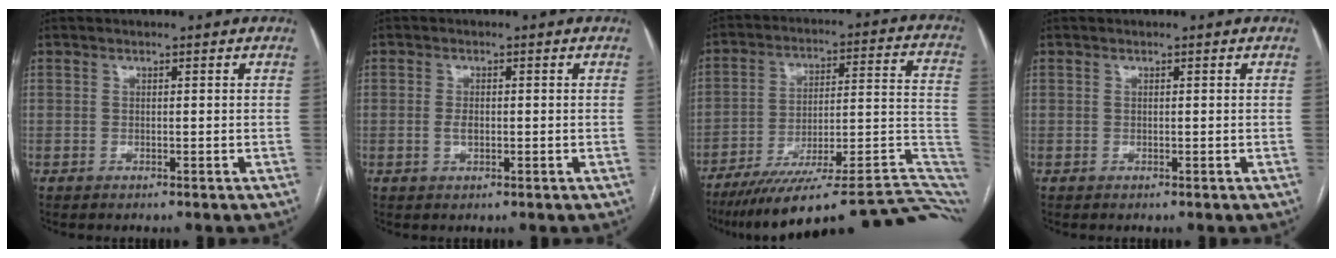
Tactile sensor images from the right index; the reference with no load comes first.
{"total": 1.8, "force": [-0.3, 0.9, 1.6], "torque": [-0.032, 0.001, -0.003]}
{"total": 28.8, "force": [-21.8, 5.2, 18.0], "torque": [-0.153, 0.017, -0.297]}
{"total": 0.0}